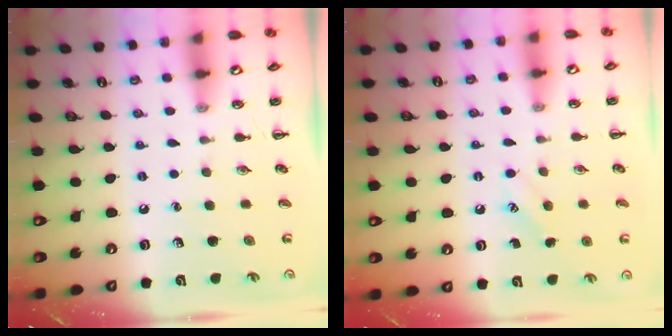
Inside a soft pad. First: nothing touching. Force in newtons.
{"total": 6.6, "press": 6.4, "slide": 1.4}